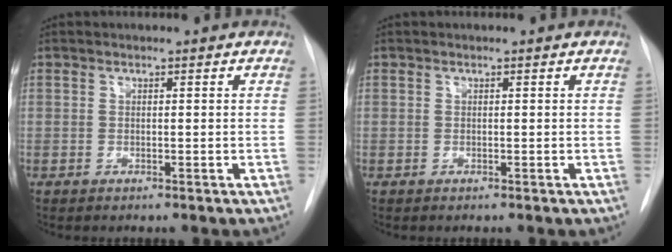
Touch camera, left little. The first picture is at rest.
{"total": 0.0}